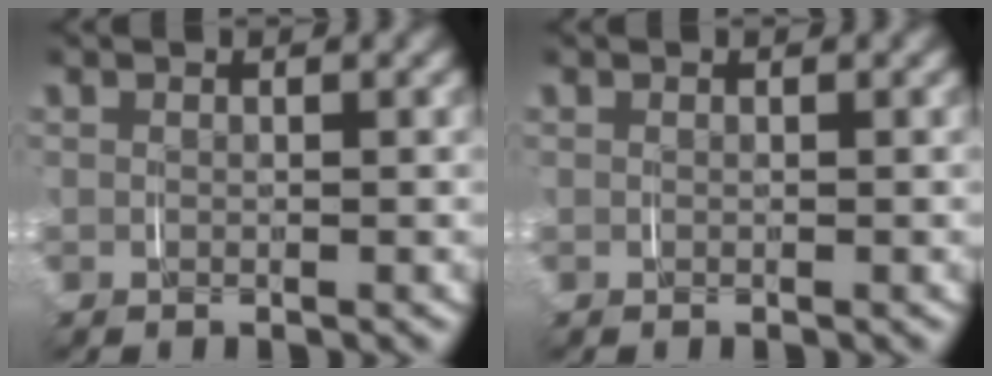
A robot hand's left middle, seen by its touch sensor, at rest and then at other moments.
{"total": 0.0}